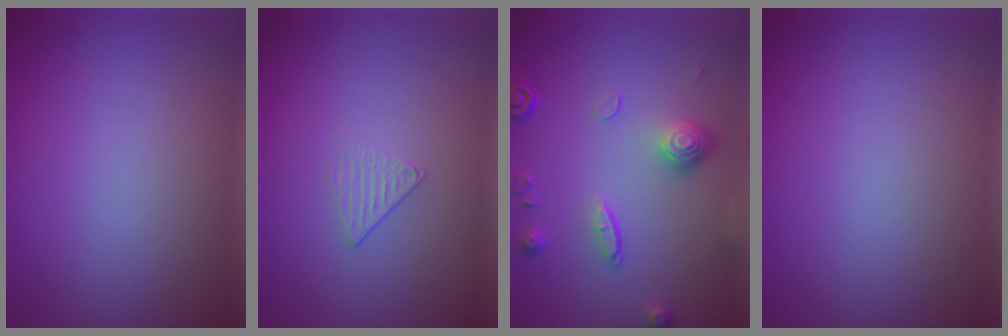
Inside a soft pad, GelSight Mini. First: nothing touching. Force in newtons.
{"total": 1.1, "press": 0.5, "slide": 1.0}
{"total": 3.9, "press": 3.1, "slide": 2.4}
{"total": 0.0}